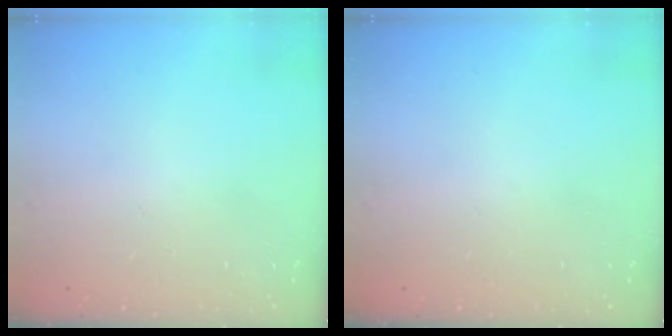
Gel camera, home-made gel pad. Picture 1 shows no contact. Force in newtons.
{"total": 0.0}